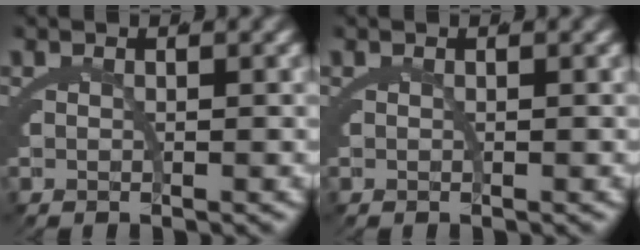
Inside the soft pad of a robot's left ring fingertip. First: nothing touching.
{"total": 0.0}